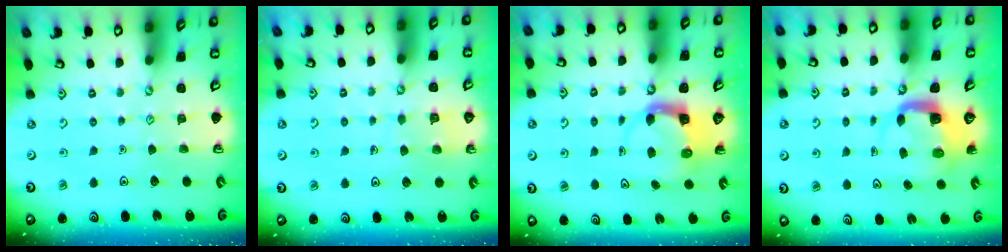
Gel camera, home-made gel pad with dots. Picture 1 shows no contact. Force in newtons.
{"total": 5.8, "press": 5.8, "slide": 0.5}
{"total": 3.7, "press": 3.7, "slide": 0.5}
{"total": 4.0, "press": 3.9, "slide": 0.4}